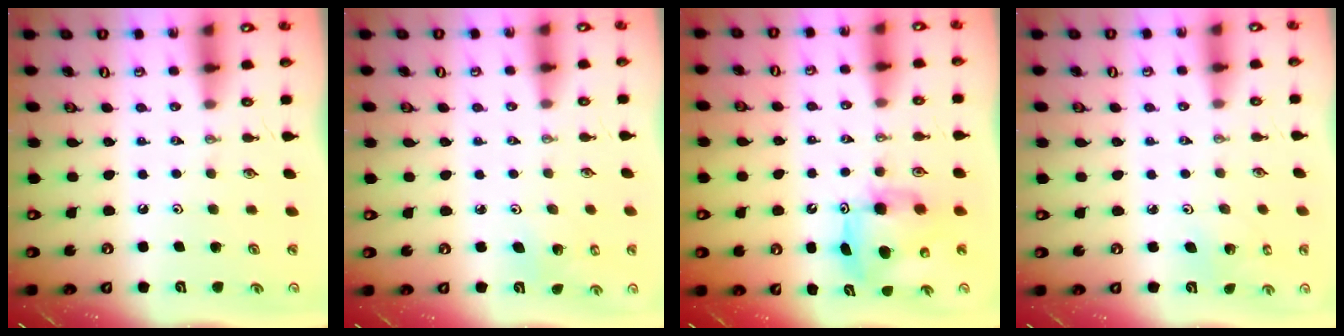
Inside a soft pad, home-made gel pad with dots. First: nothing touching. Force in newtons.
{"total": 4.0, "press": 3.9, "slide": 0.8}
{"total": 8.5, "press": 8.5, "slide": 0.5}
{"total": 1.8, "press": 1.8, "slide": 0.1}